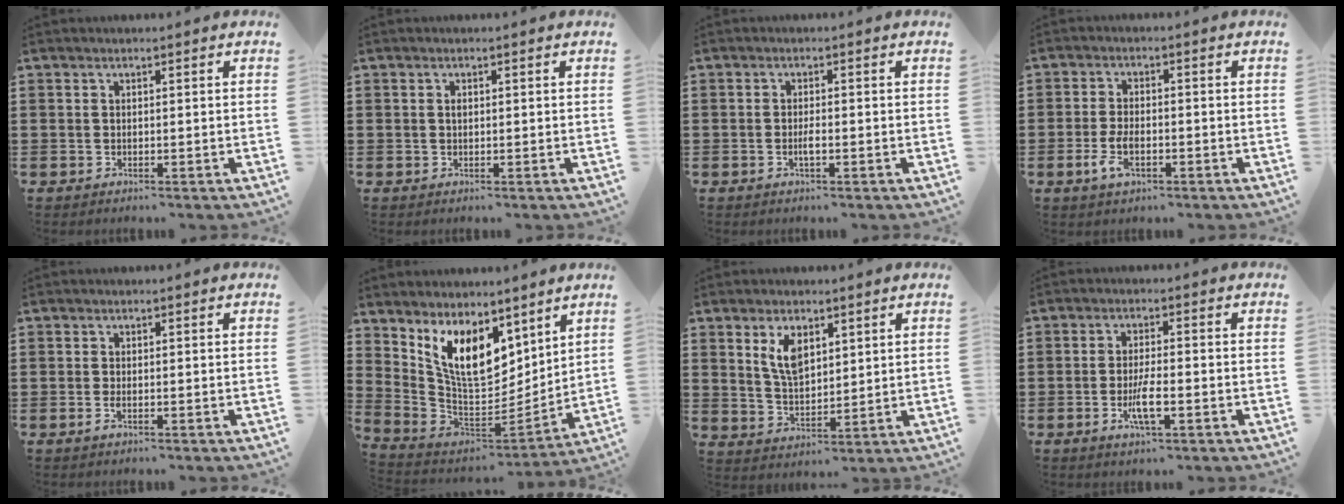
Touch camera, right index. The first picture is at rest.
{"total": 0.7, "force": [0.1, 0.3, 0.6], "torque": [-0.013, -0.001, 0.003]}
{"total": 1.6, "force": [-0.5, 0.3, 1.5], "torque": [-0.035, -0.001, -0.012]}
{"total": 4.2, "force": [-1.5, 2.0, 3.4], "torque": [-0.082, -0.004, -0.032]}
{"total": 1.1, "force": [-0.4, 0.2, 1.0], "torque": [-0.028, -0.008, -0.008]}
{"total": 11.0, "force": [6.4, 5.6, 7.1], "torque": [-0.162, -0.028, 0.126]}
{"total": 5.8, "force": [2.8, 2.8, 4.2], "torque": [-0.093, 0.007, 0.049]}
{"total": 4.4, "force": [-1.7, 0.9, 4.0], "torque": [-0.086, -0.006, -0.036]}